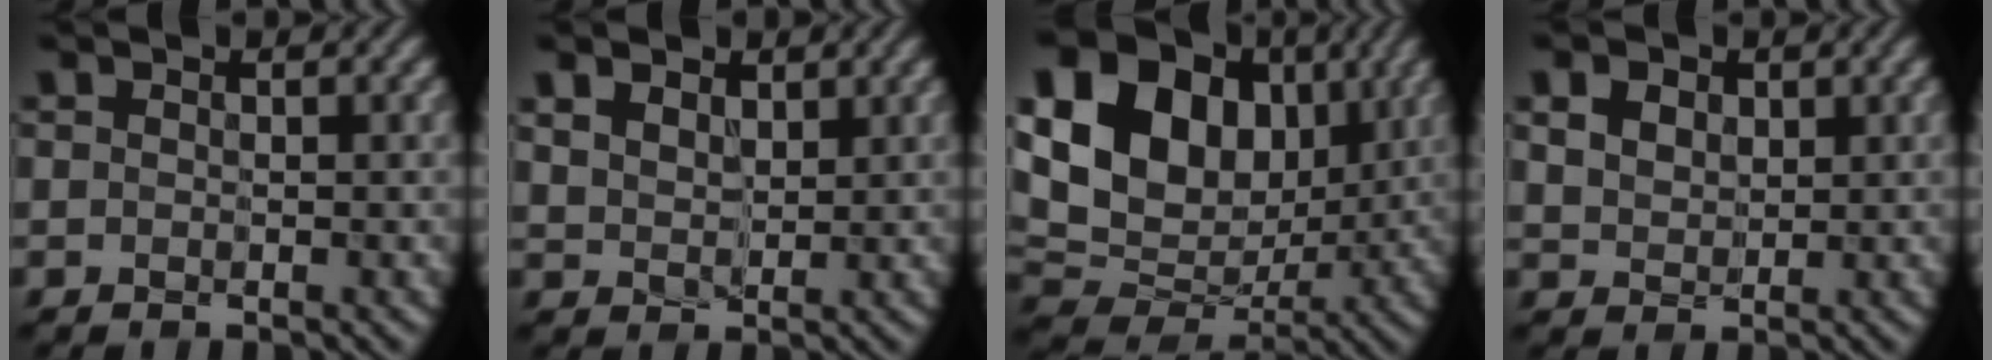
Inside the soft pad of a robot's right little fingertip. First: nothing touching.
{"total": 4.0, "force": [2.3, 2.6, 2.1], "torque": [-0.060, 0.004, 0.035]}
{"total": 18.8, "force": [4.9, 14.2, 11.3], "torque": [-0.227, 0.048, 0.084]}
{"total": 4.1, "force": [1.7, 3.0, 2.2], "torque": [-0.066, 0.008, 0.027]}